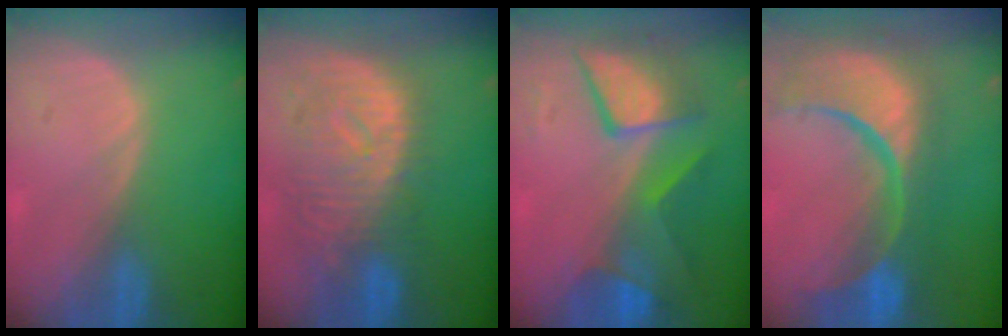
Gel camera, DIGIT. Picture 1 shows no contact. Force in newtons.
{"total": 10.9, "press": 9.8, "slide": 4.8}
{"total": 8.3, "press": 8.3, "slide": 0.4}
{"total": 15.2, "press": 12.1, "slide": 9.2}